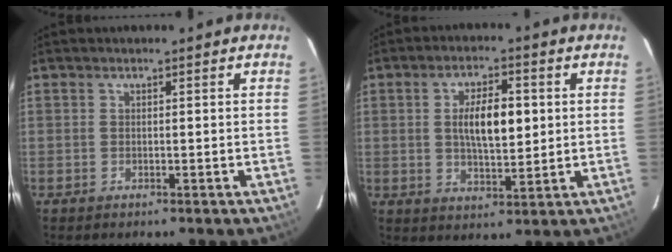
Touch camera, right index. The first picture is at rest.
{"total": 8.7, "force": [1.3, 3.5, 7.8], "torque": [-0.139, 0.005, 0.026]}